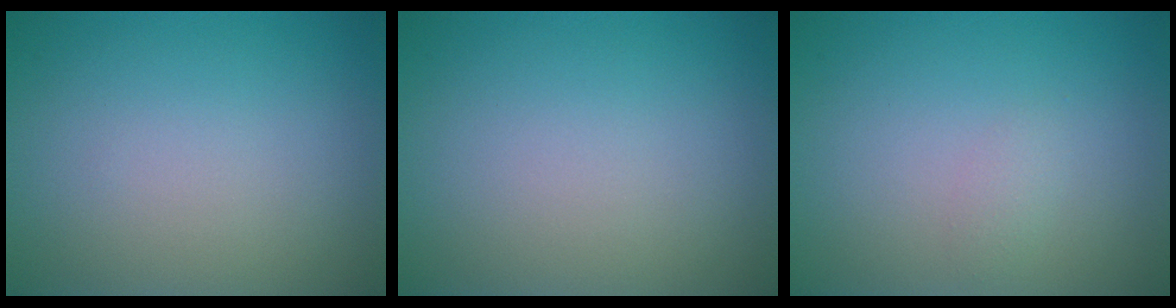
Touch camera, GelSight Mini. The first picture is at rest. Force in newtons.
{"total": 0.0}
{"total": 0.8, "press": 0.8, "slide": 0.0}